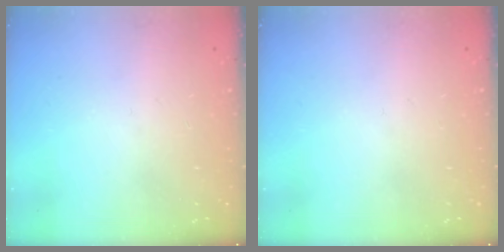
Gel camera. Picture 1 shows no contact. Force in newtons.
{"total": 0.0}